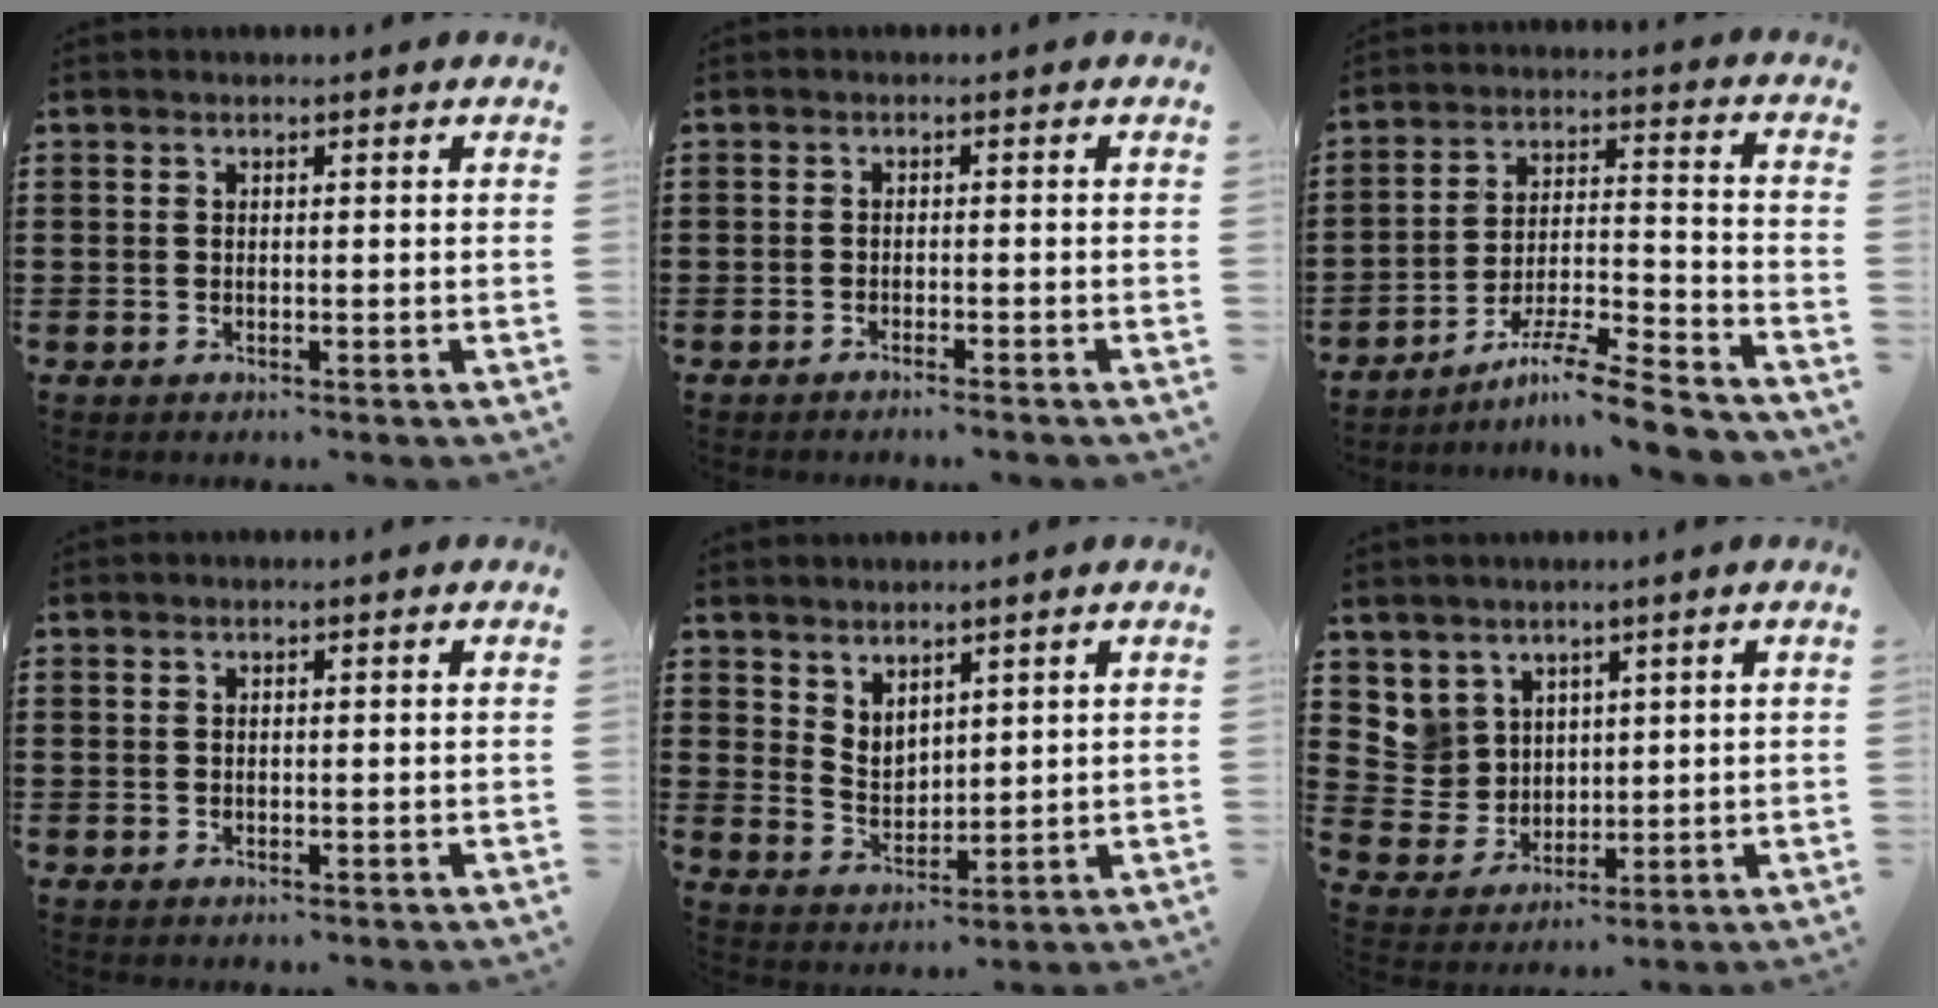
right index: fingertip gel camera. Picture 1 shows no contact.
{"total": 1.1, "force": [-1.0, -0.4, 0.4], "torque": [-0.007, 0.000, -0.019]}
{"total": 9.3, "force": [-8.0, 0.2, 4.9], "torque": [-0.081, 0.010, -0.156]}
{"total": 0.0}
{"total": 3.7, "force": [3.4, 1.3, 0.1], "torque": [-0.012, -0.007, 0.067]}
{"total": 6.1, "force": [3.4, 5.0, 0.2], "torque": [-0.045, -0.004, 0.067]}